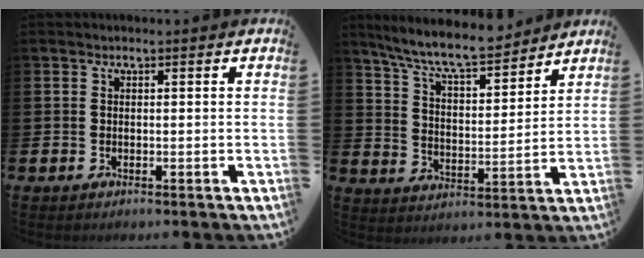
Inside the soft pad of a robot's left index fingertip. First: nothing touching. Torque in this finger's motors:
{"motor_torque": [1.07, -1.07, 0.83, 0.21]}